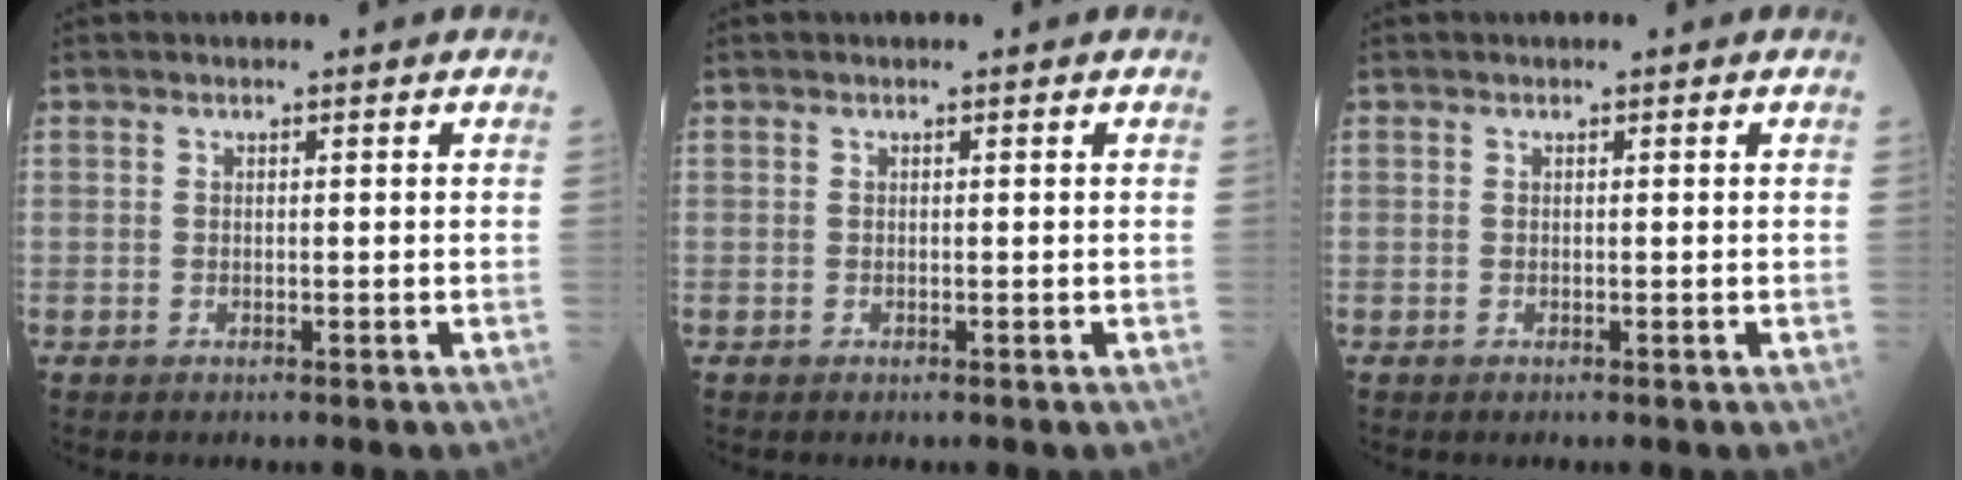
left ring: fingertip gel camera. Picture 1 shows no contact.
{"total": 0.0}
{"total": 0.0}